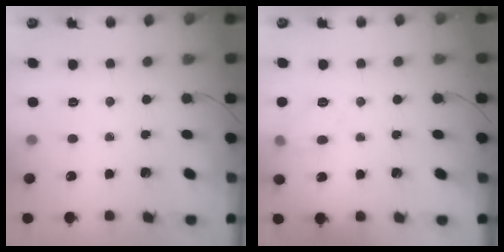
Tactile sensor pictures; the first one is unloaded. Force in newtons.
{"total": 5.9, "press": 5.8, "slide": 1.1}